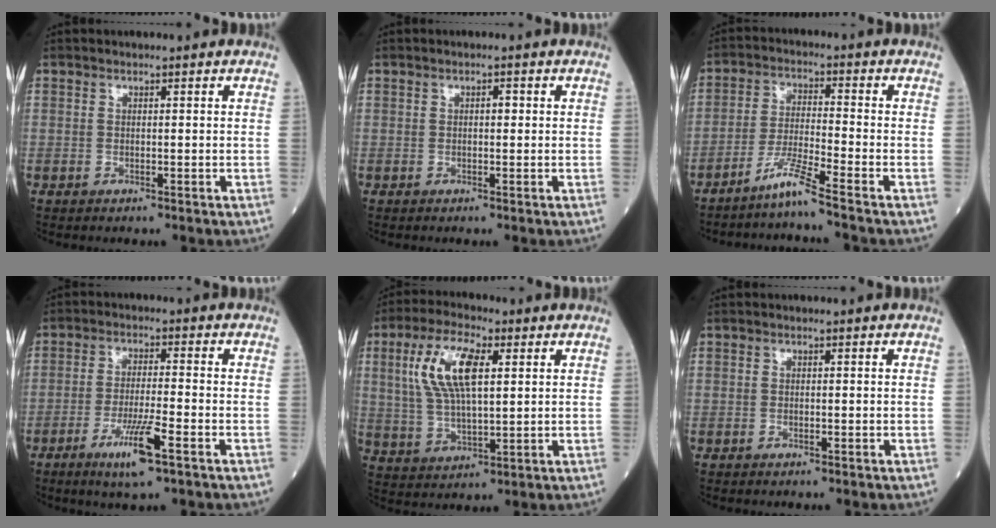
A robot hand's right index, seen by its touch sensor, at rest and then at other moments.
{"total": 0.9, "force": [0.1, 0.4, 0.8], "torque": [-0.011, 0.002, 0.000]}
{"total": 5.6, "force": [-4.6, -1.5, 3.0], "torque": [-0.063, -0.023, -0.096]}
{"total": 7.4, "force": [-4.0, 0.1, 6.2], "torque": [-0.114, -0.014, -0.071]}
{"total": 11.1, "force": [3.3, 3.6, 9.9], "torque": [-0.216, 0.015, 0.065]}
{"total": 0.0}